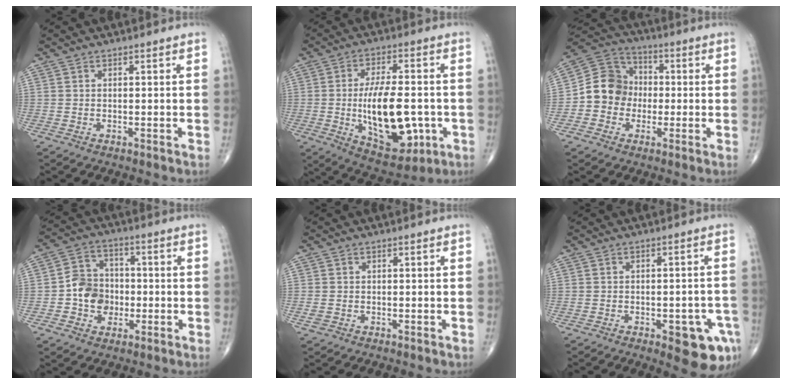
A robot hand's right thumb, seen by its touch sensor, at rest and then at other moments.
{"total": 17.8, "force": [-2.7, 8.6, 15.3], "torque": [-0.221, 0.005, -0.023]}
{"total": 10.6, "force": [-1.4, 9.5, 4.4], "torque": [-0.050, 0.036, -0.038]}
{"total": 8.9, "force": [-1.6, 7.5, 4.4], "torque": [-0.044, 0.025, -0.035]}
{"total": 1.3, "force": [-0.4, 1.1, 0.7], "torque": [-0.019, 0.001, -0.008]}
{"total": 9.5, "force": [-4.2, 3.6, 7.7], "torque": [-0.072, 0.018, -0.044]}